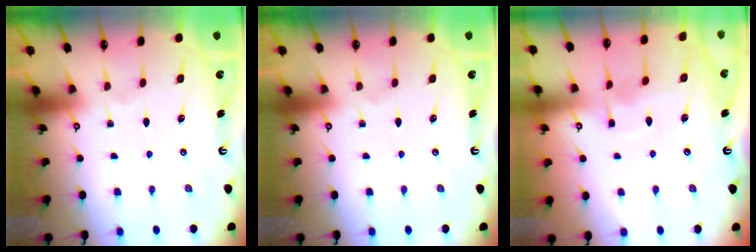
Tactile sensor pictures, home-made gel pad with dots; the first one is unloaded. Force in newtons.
{"total": 0.0}
{"total": 2.9, "press": 2.9, "slide": 0.2}